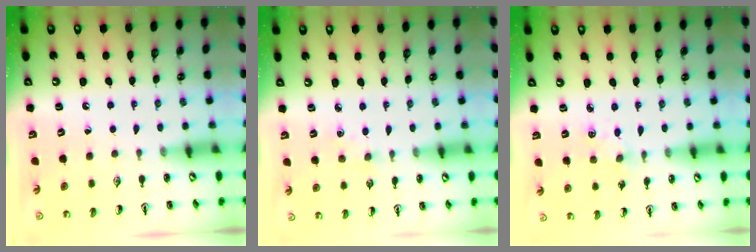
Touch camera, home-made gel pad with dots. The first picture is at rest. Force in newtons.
{"total": 1.9, "press": 1.8, "slide": 0.3}
{"total": 3.0, "press": 3.0, "slide": 0.4}